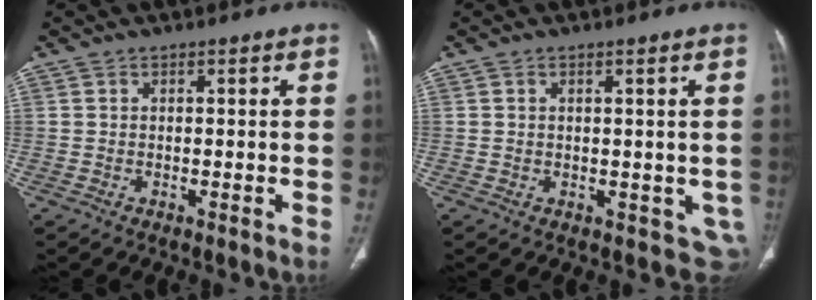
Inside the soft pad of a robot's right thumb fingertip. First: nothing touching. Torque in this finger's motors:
{"motor_torque": [-0.14, -0.34, -0.52, 0.06, -0.02]}